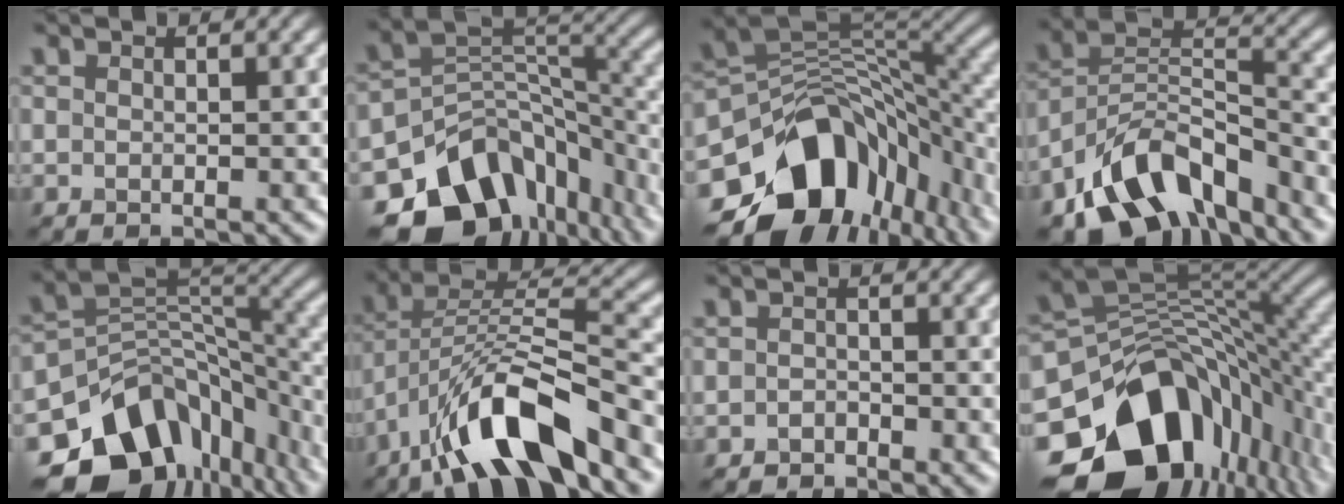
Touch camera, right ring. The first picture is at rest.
{"total": 14.7, "force": [-9.4, 9.4, 6.2], "torque": [-0.118, -0.001, -0.138]}
{"total": 15.4, "force": [-6.9, 10.4, 9.0], "torque": [-0.162, -0.012, -0.107]}
{"total": 11.5, "force": [-7.9, 6.0, 5.7], "torque": [-0.093, 0.008, -0.154]}
{"total": 15.0, "force": [-8.4, 9.9, 7.4], "torque": [-0.155, -0.017, -0.117]}
{"total": 10.6, "force": [-6.5, 3.1, 7.8], "torque": [-0.135, 0.015, -0.123]}
{"total": 1.0, "force": [-0.9, 0.5, 0.0], "torque": [0.004, 0.004, -0.015]}
{"total": 17.2, "force": [-6.7, 11.5, 10.9], "torque": [-0.197, -0.026, -0.100]}